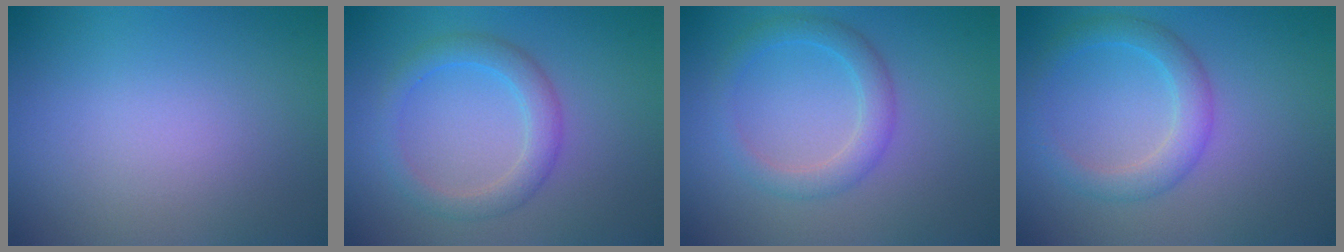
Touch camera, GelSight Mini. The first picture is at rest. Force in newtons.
{"total": 2.9, "press": 2.9, "slide": 0.1}
{"total": 2.6, "press": 2.6, "slide": 0.1}
{"total": 2.9, "press": 2.8, "slide": 0.2}